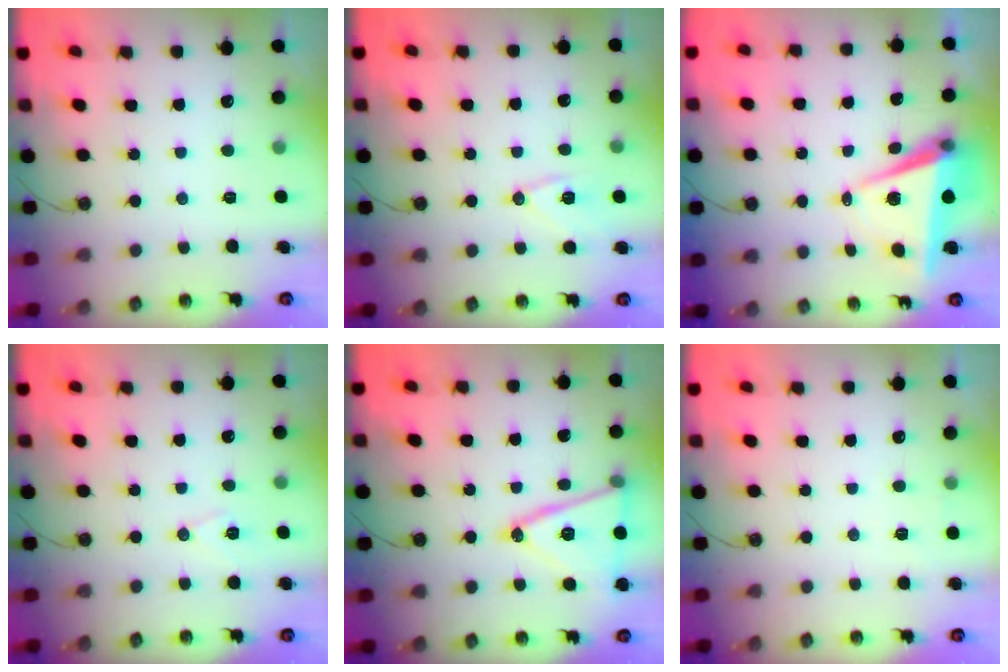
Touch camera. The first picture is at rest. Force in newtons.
{"total": 10.3, "press": 10.1, "slide": 1.8}
{"total": 7.5, "press": 6.1, "slide": 4.3}
{"total": 7.0, "press": 5.7, "slide": 4.1}
{"total": 17.6, "press": 17.3, "slide": 3.5}
{"total": 4.9, "press": 2.2, "slide": 4.4}